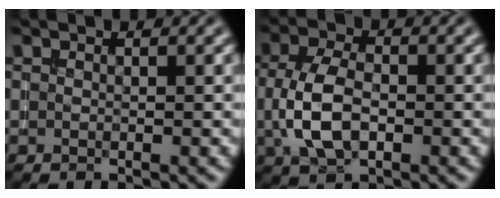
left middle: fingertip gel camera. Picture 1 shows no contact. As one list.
[{"total": 5.3, "force": [-0.7, 3.2, 4.2], "torque": [-0.094, -0.003, -0.017]}]